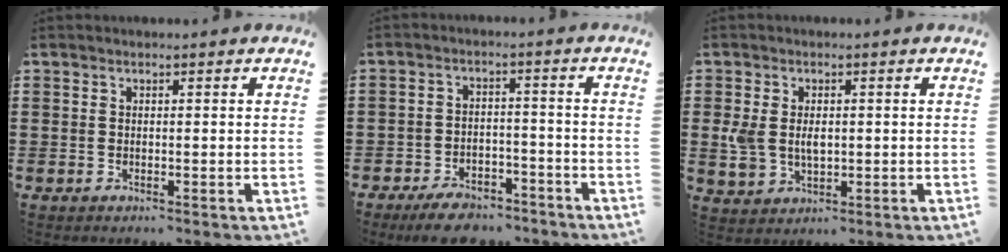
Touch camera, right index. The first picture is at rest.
{"total": 5.2, "force": [-4.7, 1.5, 1.6], "torque": [-0.026, 0.015, -0.089]}
{"total": 4.3, "force": [0.2, 3.0, 3.1], "torque": [-0.080, 0.005, -0.001]}